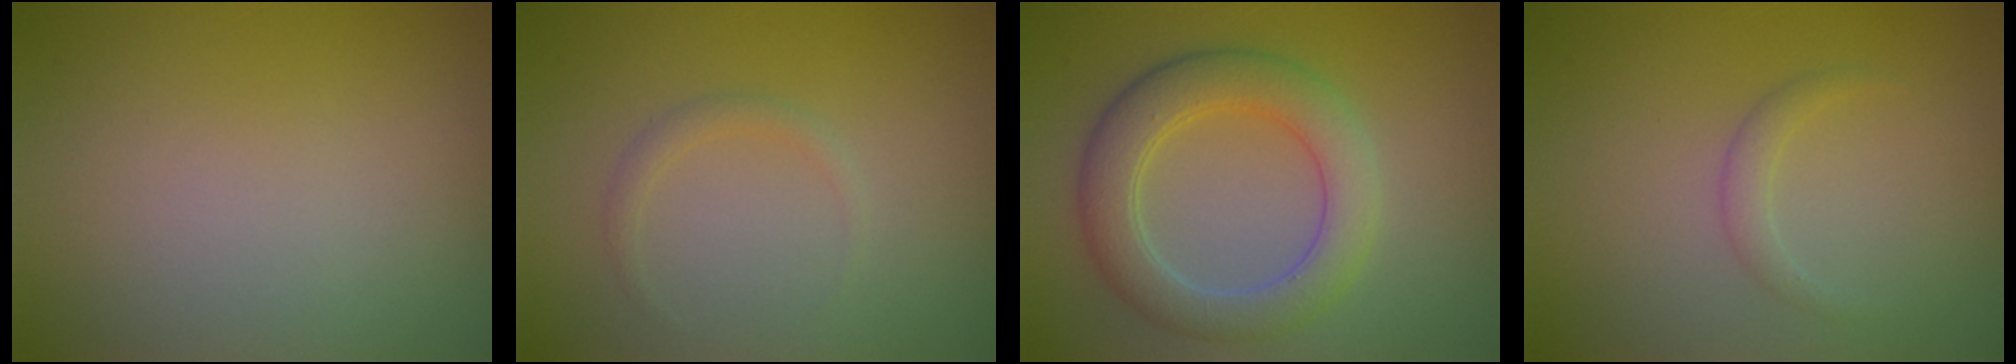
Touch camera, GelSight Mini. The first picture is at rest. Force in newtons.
{"total": 0.9, "press": 0.9, "slide": 0.1}
{"total": 5.1, "press": 5.0, "slide": 0.4}
{"total": 1.2, "press": 1.1, "slide": 0.1}